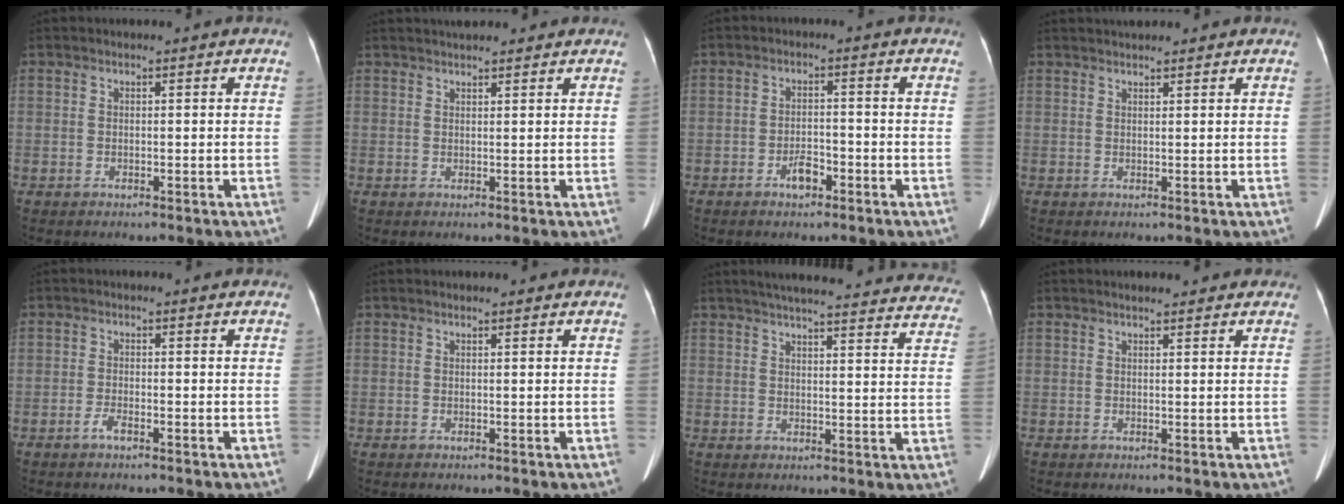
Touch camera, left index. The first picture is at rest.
{"total": 5.4, "force": [4.9, 0.9, 2.2], "torque": [-0.029, 0.035, 0.067]}
{"total": 2.9, "force": [-1.9, 1.2, 1.8], "torque": [-0.032, 0.004, -0.032]}
{"total": 3.1, "force": [2.9, 0.4, 1.1], "torque": [-0.013, 0.030, 0.045]}
{"total": 1.4, "force": [-1.0, 0.2, 1.0], "torque": [-0.022, -0.001, -0.020]}
{"total": 1.3, "force": [1.2, 0.3, 0.6], "torque": [-0.008, 0.016, 0.015]}
{"total": 30.3, "force": [27.9, 4.2, 11.1], "torque": [-0.159, -0.050, 0.319]}
{"total": 4.2, "force": [3.5, 1.1, 1.9], "torque": [-0.020, 0.021, 0.040]}